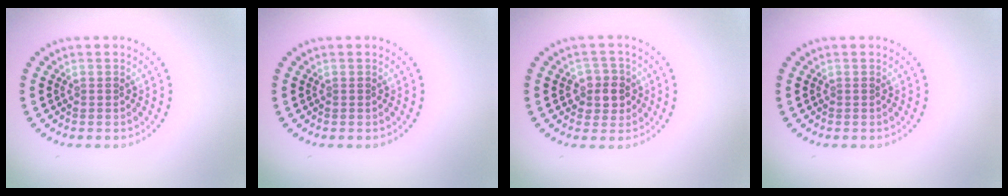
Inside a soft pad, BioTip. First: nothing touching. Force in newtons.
{"total": 0.0}
{"total": 2.6, "press": 2.4, "slide": 1.0}
{"total": 0.0}